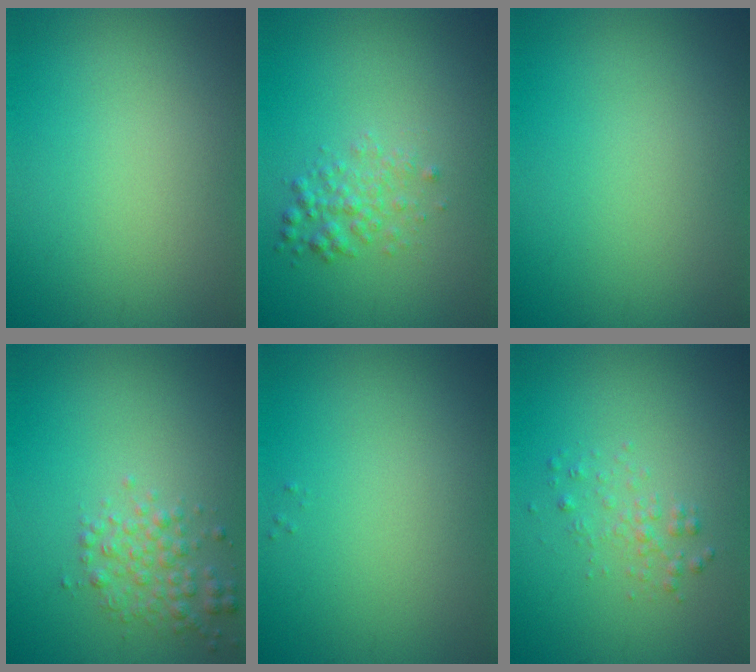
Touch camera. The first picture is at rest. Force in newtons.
{"total": 1.9, "press": 1.9, "slide": 0.0}
{"total": 0.0}
{"total": 2.4, "press": 2.4, "slide": 0.0}
{"total": 0.0}
{"total": 1.3, "press": 1.3, "slide": 0.1}